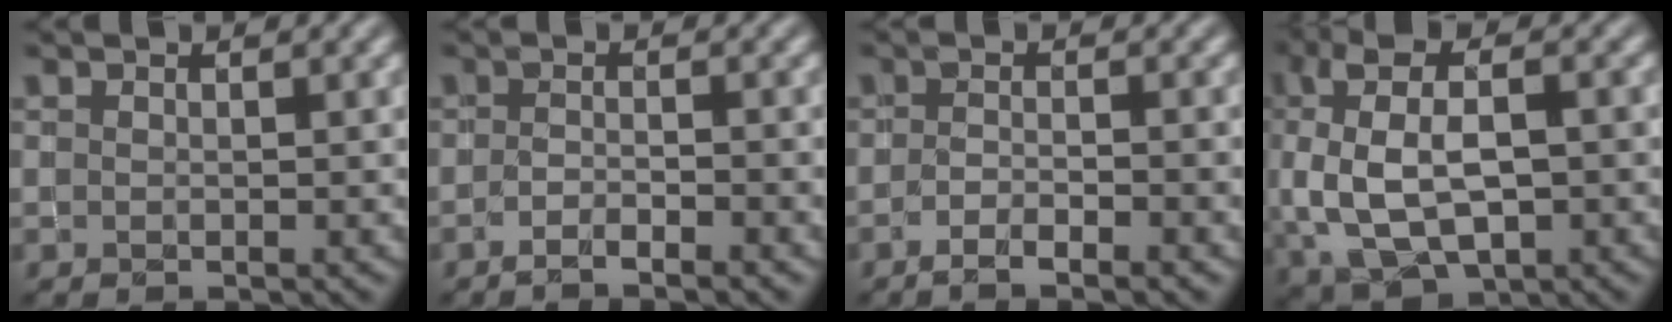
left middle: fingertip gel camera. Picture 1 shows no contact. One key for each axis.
{"total": 2.2, "fx": -1.6, "fy": 0.3, "fz": 1.4, "tx": -0.027, "ty": 0.003, "tz": -0.034}
{"total": 2.8, "fx": -1.9, "fy": 0.6, "fz": 2.1, "tx": -0.037, "ty": 0.003, "tz": -0.036}
{"total": 8.6, "fx": 0.1, "fy": 5.0, "fz": 7.0, "tx": -0.149, "ty": 0.003, "tz": 0.005}